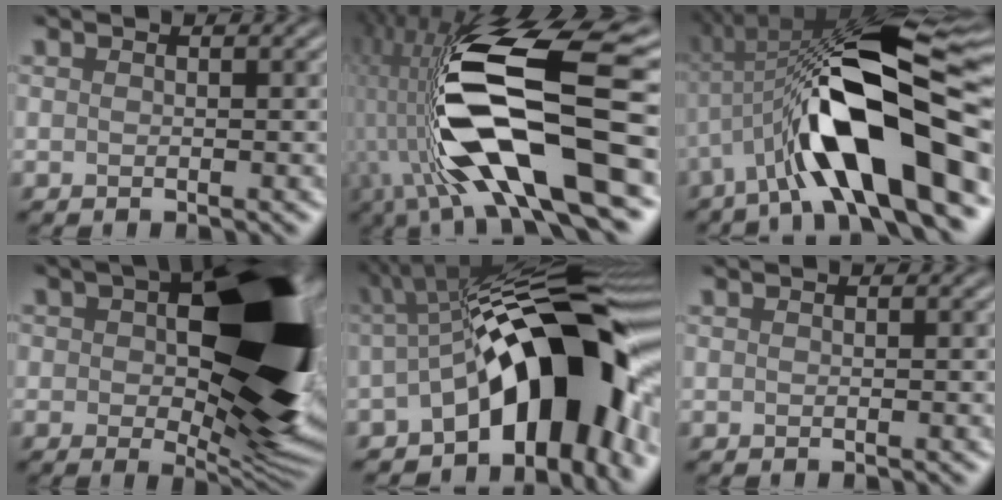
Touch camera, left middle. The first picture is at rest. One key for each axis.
{"total": 13.4, "fx": -2.9, "fy": 4.6, "fz": 12.3, "tx": -0.261, "ty": -0.006, "tz": -0.022}
{"total": 12.1, "fx": -4.0, "fy": 2.7, "fz": 11.1, "tx": -0.206, "ty": 0.006, "tz": -0.043}
{"total": 15.6, "fx": 1.1, "fy": 6.5, "fz": 14.2, "tx": -0.207, "ty": -0.013, "tz": 0.043}
{"total": 13.5, "fx": -3.2, "fy": 5.4, "fz": 11.9, "tx": -0.144, "ty": 0.022, "tz": -0.037}
{"total": 0.0}